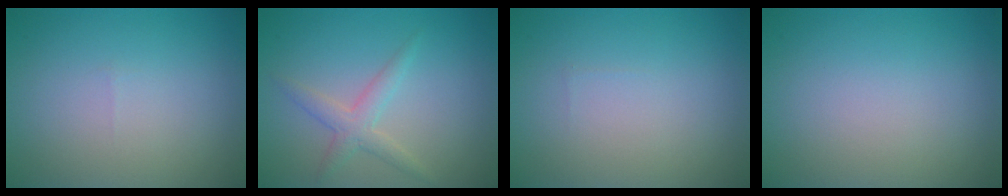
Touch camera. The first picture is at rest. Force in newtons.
{"total": 2.2, "press": 2.2, "slide": 0.1}
{"total": 0.0}
{"total": 0.0}